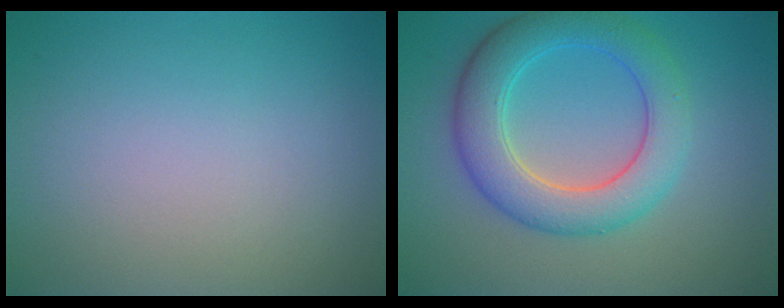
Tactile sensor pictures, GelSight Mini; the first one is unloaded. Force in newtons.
{"total": 6.3, "press": 6.3, "slide": 0.2}